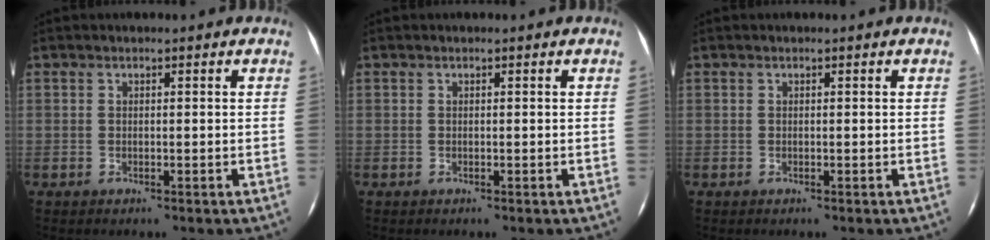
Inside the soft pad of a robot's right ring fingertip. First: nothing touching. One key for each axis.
{"total": 0.0}
{"total": 0.0}